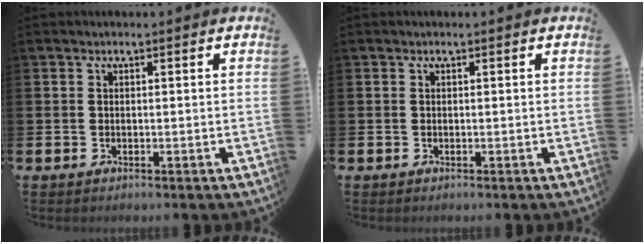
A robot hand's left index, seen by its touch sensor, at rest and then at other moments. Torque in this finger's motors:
{"motor_torque": [-0.01, 0.00, 0.00, 0.00]}